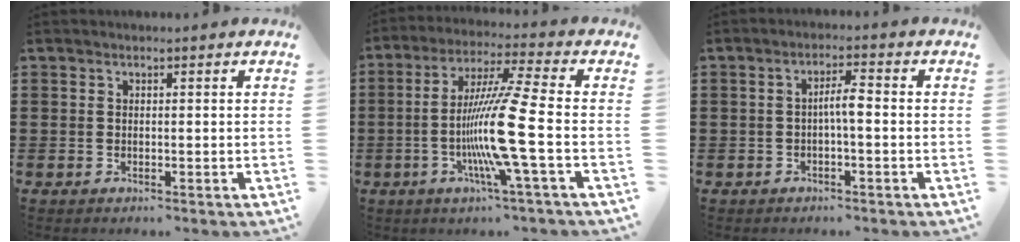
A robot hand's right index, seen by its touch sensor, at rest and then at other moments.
{"total": 13.1, "force": [-3.2, -0.7, 12.7], "torque": [-0.259, -0.019, -0.074]}
{"total": 3.2, "force": [-0.5, 0.5, 3.1], "torque": [-0.059, 0.005, -0.012]}